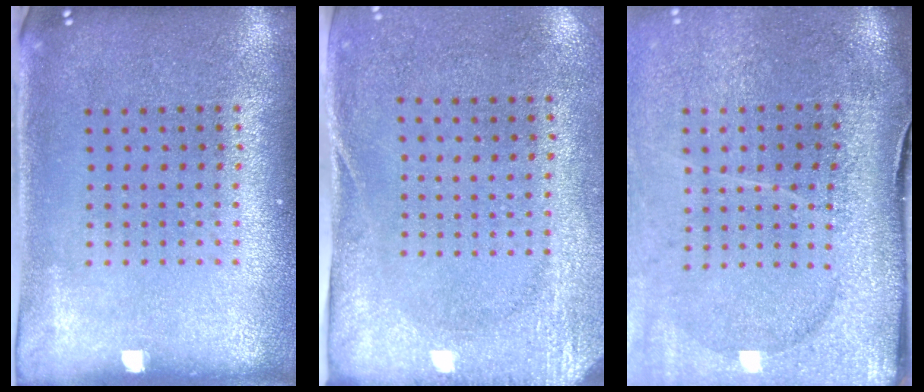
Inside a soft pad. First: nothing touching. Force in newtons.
{"total": 2.7, "press": 2.1, "slide": 1.7}
{"total": 4.6, "press": 3.6, "slide": 2.8}